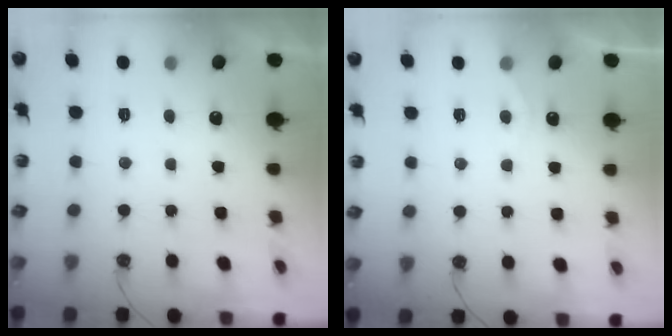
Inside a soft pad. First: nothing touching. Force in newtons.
{"total": 5.5, "press": 5.5, "slide": 0.6}